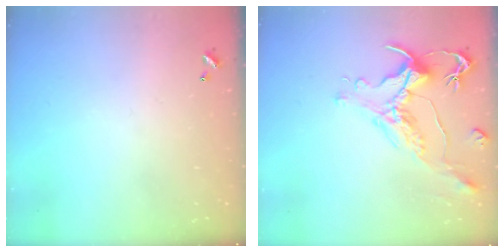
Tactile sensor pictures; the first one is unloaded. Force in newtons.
{"total": 1.5, "press": 0.9, "slide": 1.2}